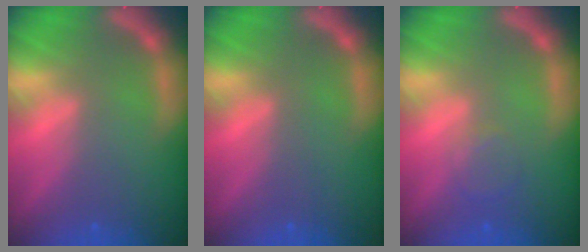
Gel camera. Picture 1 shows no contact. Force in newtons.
{"total": 0.0}
{"total": 2.0}